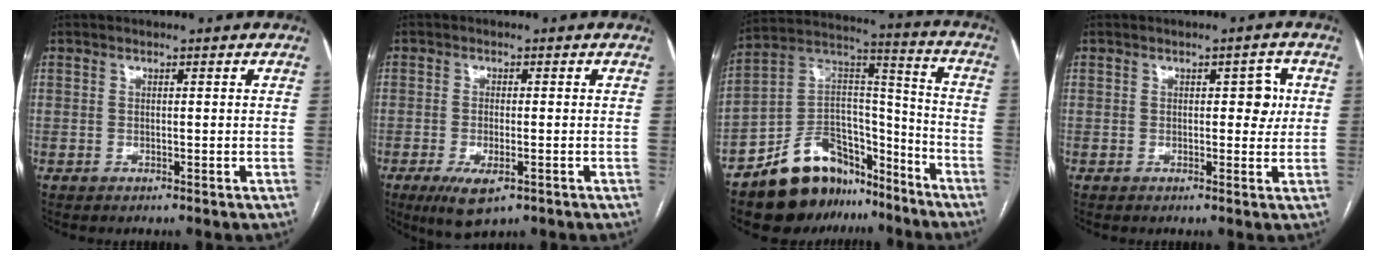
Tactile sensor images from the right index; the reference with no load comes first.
{"total": 5.8, "force": [-2.9, 1.9, 4.6], "torque": [-0.086, -0.013, -0.041]}
{"total": 17.6, "force": [-13.5, 8.5, 7.4], "torque": [-0.118, 0.063, -0.227]}
{"total": 3.4, "force": [0.6, 1.8, 2.8], "torque": [-0.033, 0.010, 0.007]}